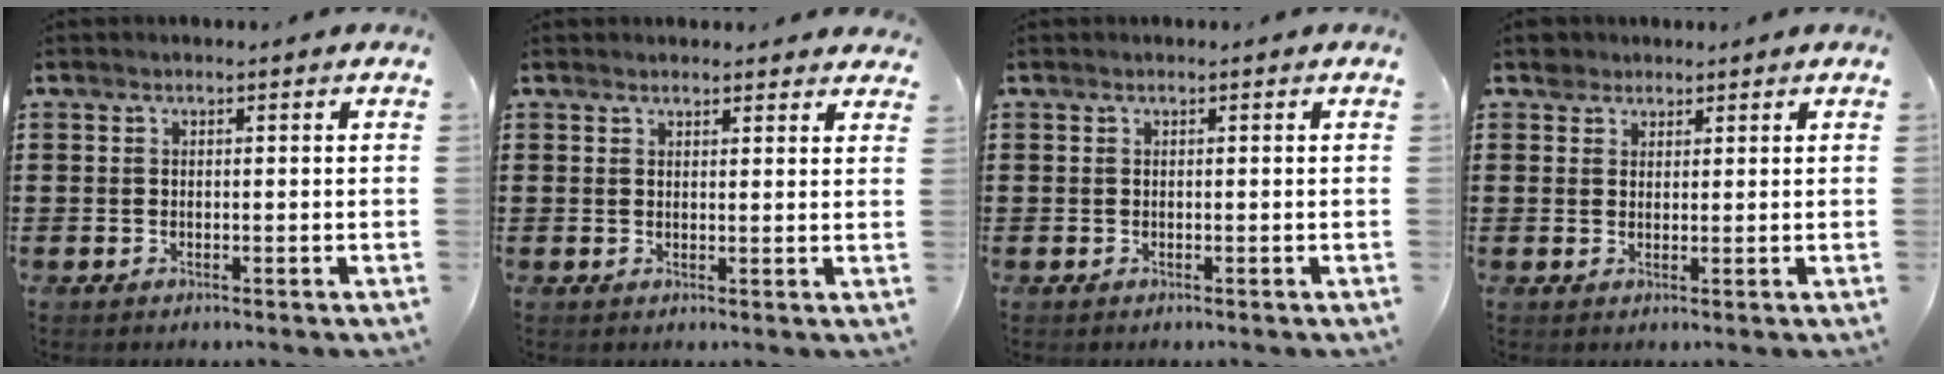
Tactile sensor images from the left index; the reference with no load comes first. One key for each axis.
{"total": 1.7, "fx": 1.7, "fy": 0.3, "fz": 0.2, "tx": -0.007, "ty": 0.002, "tz": 0.033}
{"total": 0.0}
{"total": 2.3, "fx": 1.9, "fy": 1.3, "fz": 0.0, "tx": 0.002, "ty": 0.002, "tz": 0.036}